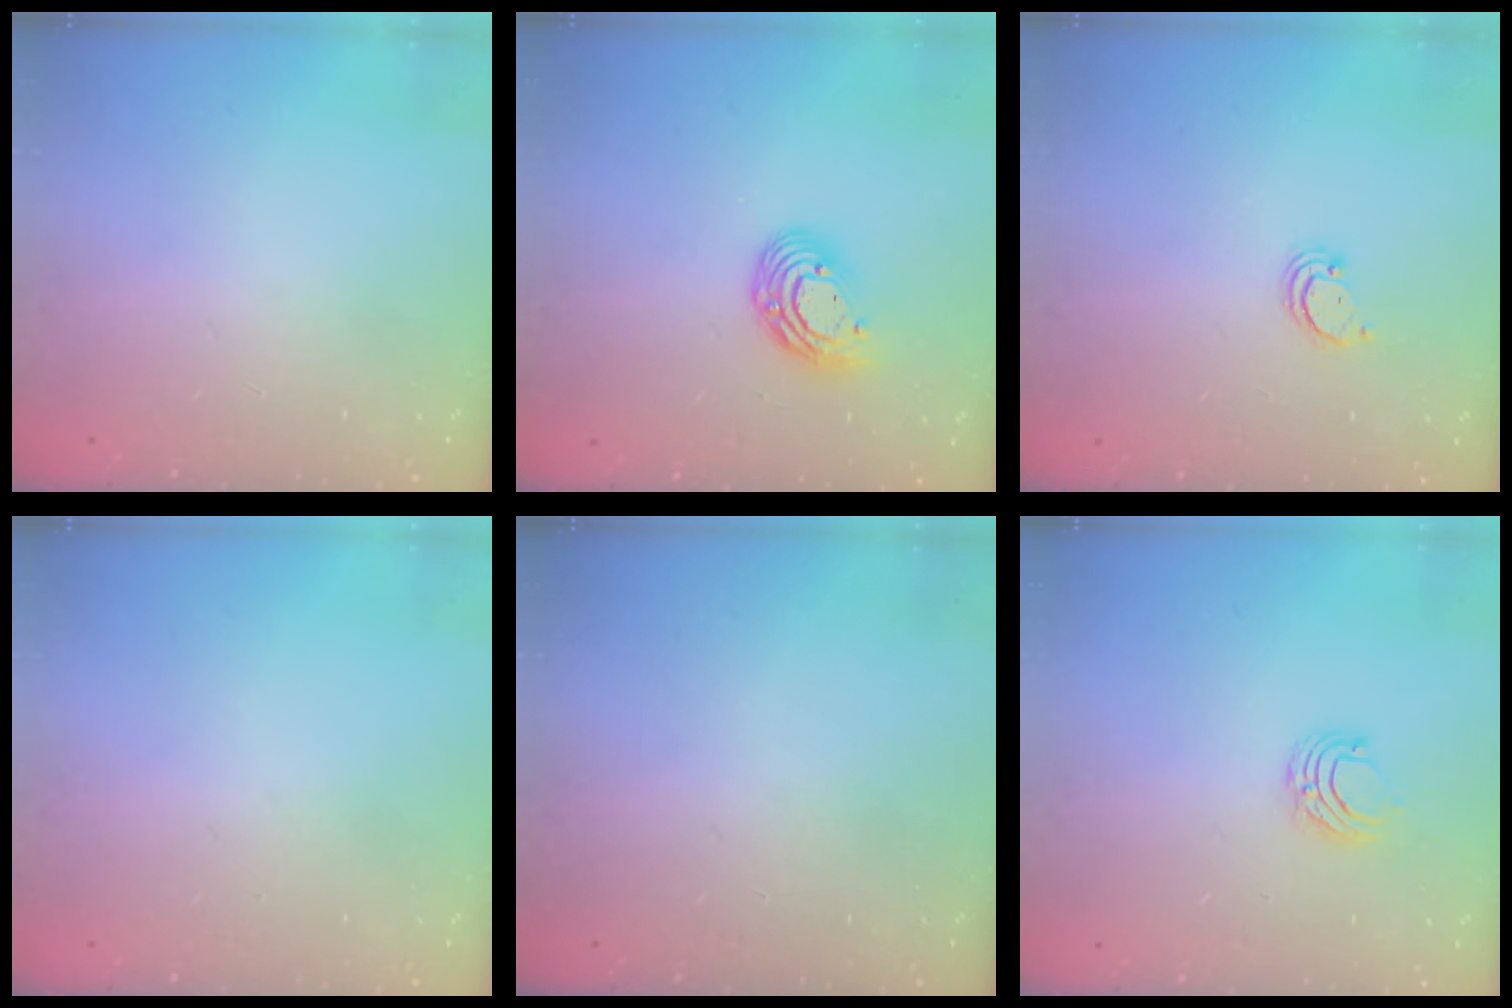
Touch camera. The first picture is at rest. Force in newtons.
{"total": 9.8, "press": 9.8, "slide": 0.9}
{"total": 2.2, "press": 2.2, "slide": 0.2}
{"total": 0.0}
{"total": 0.0}
{"total": 5.6, "press": 5.6, "slide": 0.6}